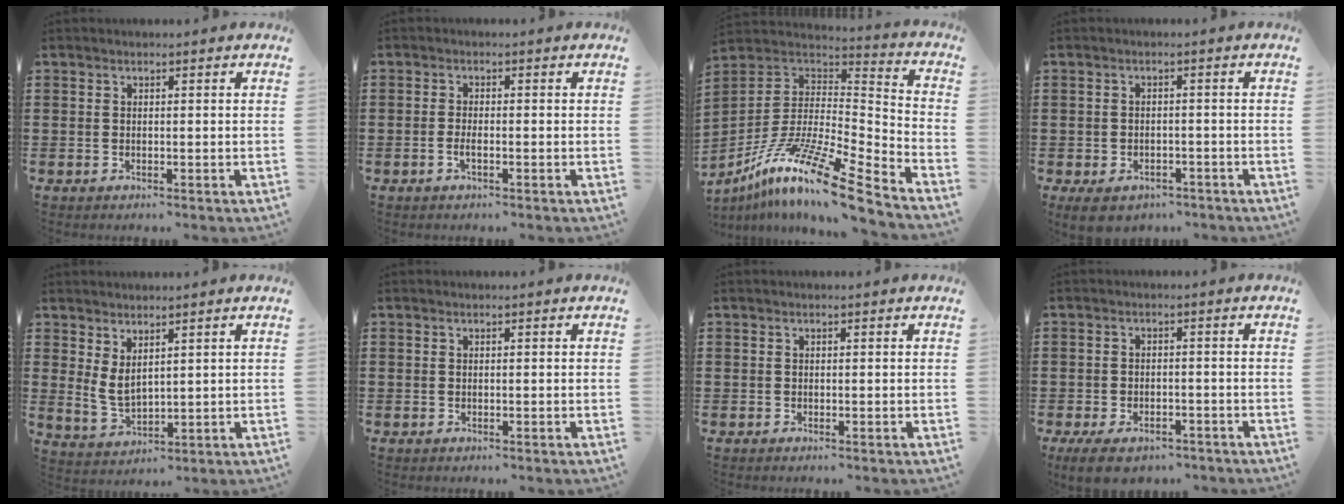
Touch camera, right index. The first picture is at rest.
{"total": 1.5, "force": [-0.6, 0.4, 1.4], "torque": [-0.026, 0.000, -0.011]}
{"total": 14.5, "force": [-9.8, 2.0, 10.5], "torque": [-0.205, 0.012, -0.186]}
{"total": 2.9, "force": [-2.6, 1.1, 0.9], "torque": [-0.024, 0.003, -0.054]}
{"total": 3.4, "force": [1.8, 1.6, 2.4], "torque": [-0.059, -0.001, 0.033]}
{"total": 0.0}
{"total": 0.0}
{"total": 4.0, "force": [-3.3, 1.4, 1.9], "torque": [-0.044, -0.001, -0.065]}